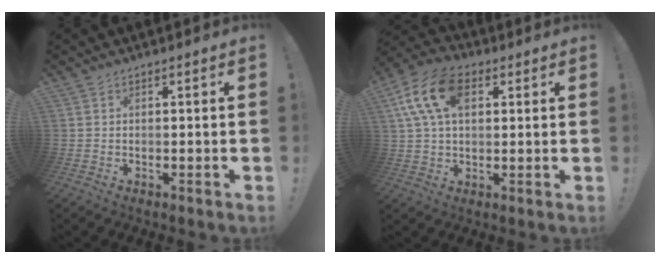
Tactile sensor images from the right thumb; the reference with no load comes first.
{"total": 15.6, "force": [5.1, 9.7, 11.0], "torque": [-0.204, -0.003, 0.093]}